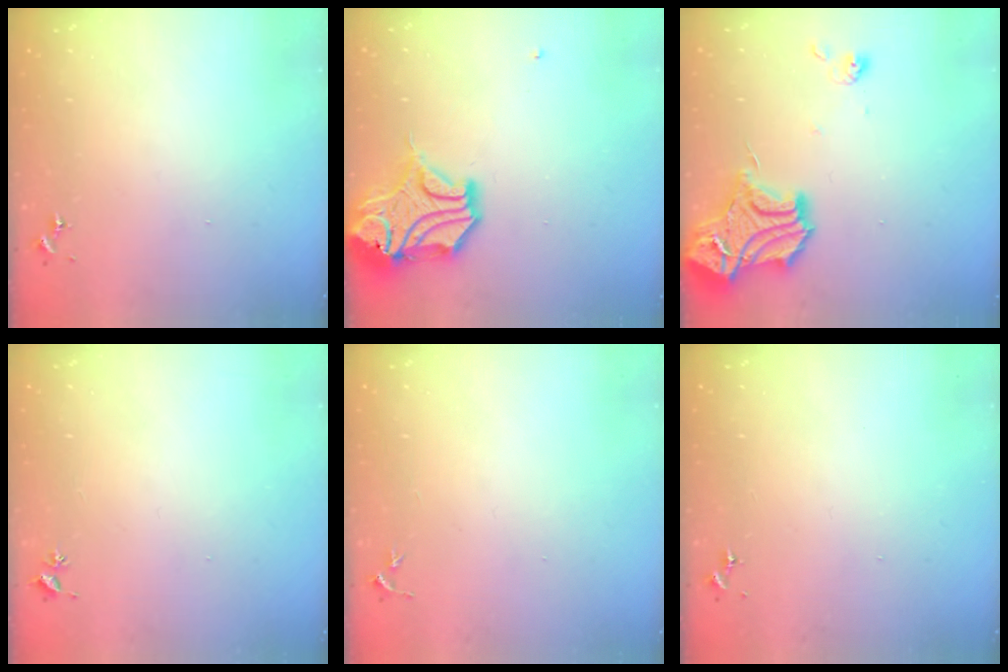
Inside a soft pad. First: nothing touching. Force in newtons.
{"total": 15.3, "press": 15.2, "slide": 2.2}
{"total": 17.9, "press": 17.9, "slide": 1.4}
{"total": 2.6, "press": 2.6, "slide": 0.3}
{"total": 2.6, "press": 2.5, "slide": 0.3}
{"total": 0.0}